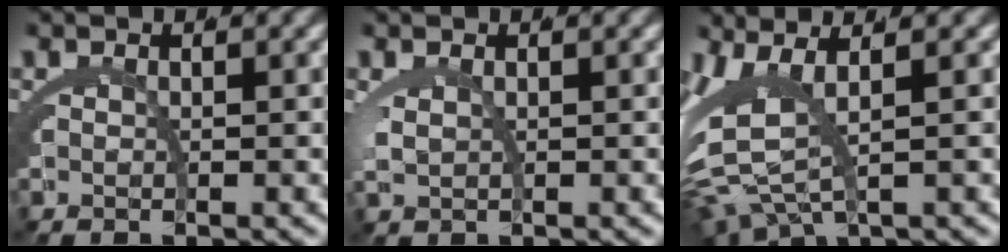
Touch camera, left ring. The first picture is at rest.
{"total": 1.0, "force": [0.5, 0.2, 0.8], "torque": [-0.034, -0.015, 0.022]}
{"total": 8.2, "force": [0.7, 5.5, 6.1], "torque": [-0.159, -0.026, 0.022]}